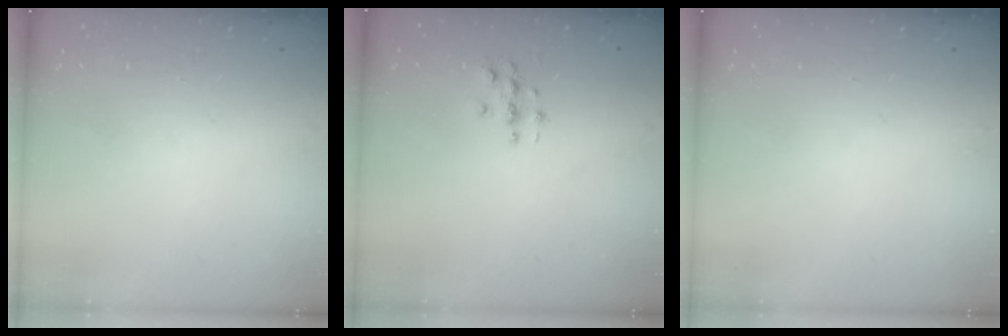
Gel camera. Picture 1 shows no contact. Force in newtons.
{"total": 2.8, "press": 2.8, "slide": 0.3}
{"total": 0.0}